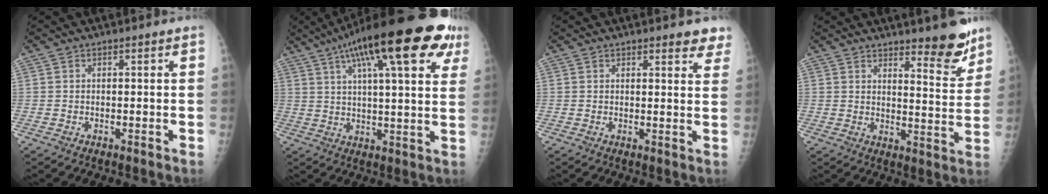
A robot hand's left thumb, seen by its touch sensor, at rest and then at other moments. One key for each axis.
{"total": 24.4, "fx": 12.5, "fy": 6.6, "fz": 19.9, "tx": -0.291, "ty": 0.004, "tz": 0.178}
{"total": 5.0, "fx": 3.9, "fy": 1.4, "fz": 2.7, "tx": -0.007, "ty": -0.017, "tz": 0.035}
{"total": 9.3, "fx": 7.0, "fy": 1.9, "fz": 5.8, "tx": -0.054, "ty": -0.058, "tz": 0.102}